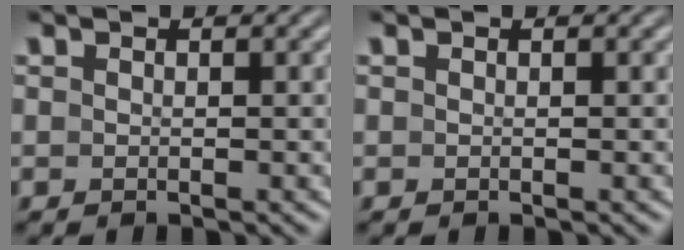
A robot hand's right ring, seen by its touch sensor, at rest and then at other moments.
{"total": 0.0}